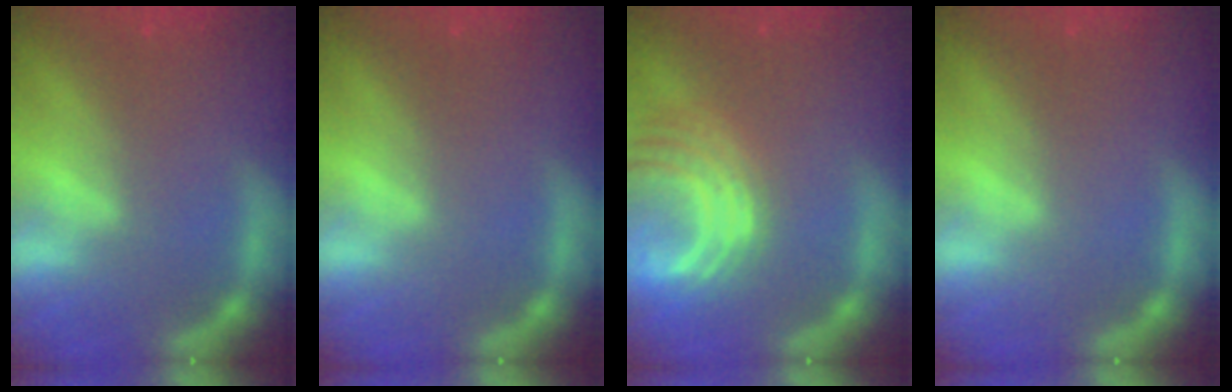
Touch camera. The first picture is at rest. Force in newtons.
{"total": 0.0}
{"total": 8.1}
{"total": 0.0}